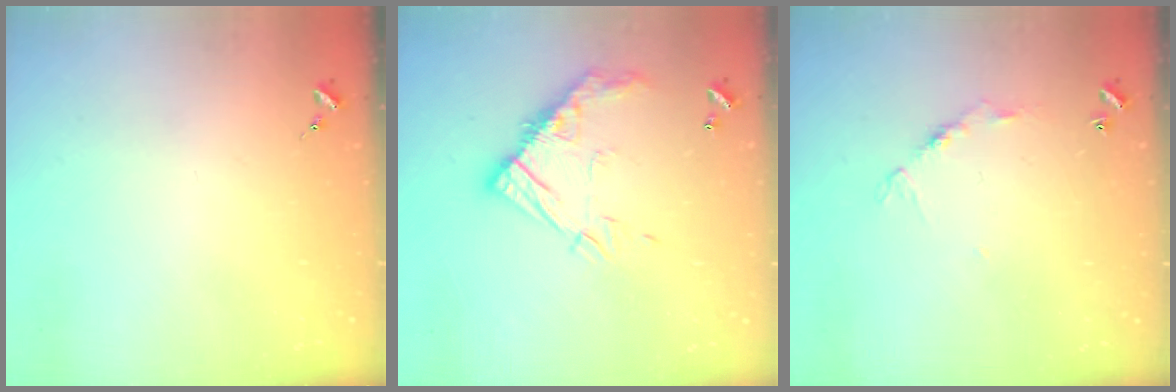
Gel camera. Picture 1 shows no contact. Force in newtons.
{"total": 12.5, "press": 12.5, "slide": 1.0}
{"total": 6.1, "press": 6.1, "slide": 0.5}